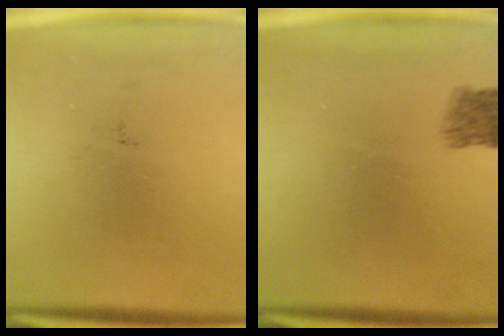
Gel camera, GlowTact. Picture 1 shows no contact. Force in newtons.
{"total": 2.9}